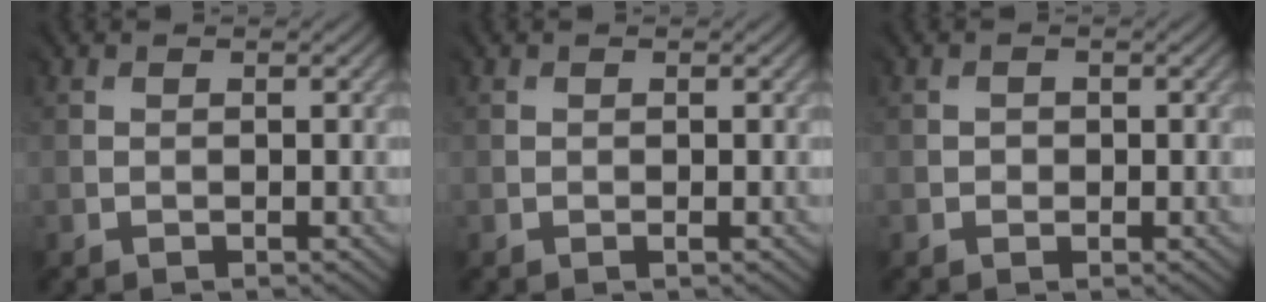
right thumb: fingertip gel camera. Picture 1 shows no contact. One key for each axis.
{"total": 0.0}
{"total": 0.8, "fx": -0.1, "fy": 0.8, "fz": -0.1, "tx": 0.005, "ty": -0.003, "tz": 0.002}